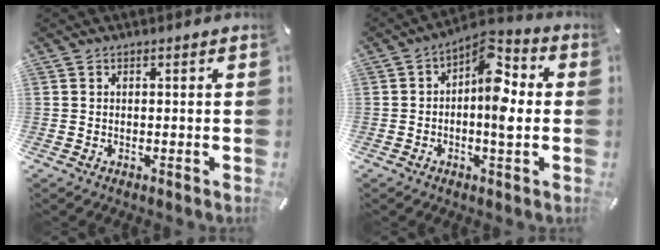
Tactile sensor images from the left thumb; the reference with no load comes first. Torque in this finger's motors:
{"motor_torque": [1.41, 2.35, 0.32, -0.01, 0.41]}